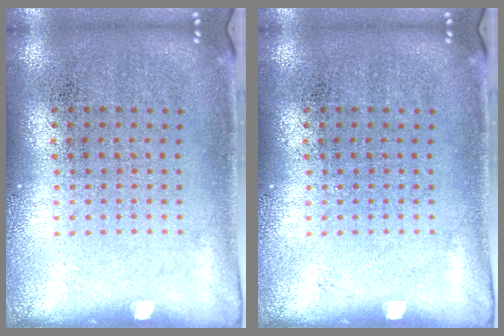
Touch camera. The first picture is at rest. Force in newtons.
{"total": 0.0}